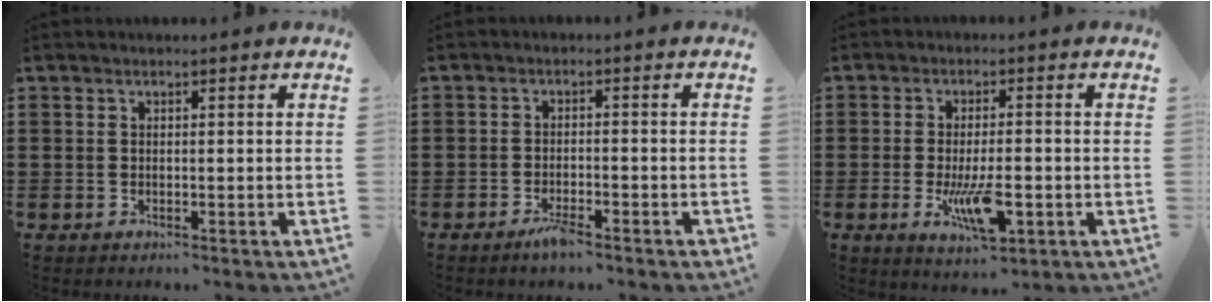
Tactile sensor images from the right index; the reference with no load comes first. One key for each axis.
{"total": 2.8, "fx": -2.1, "fy": 0.6, "fz": 1.9, "tx": -0.038, "ty": 0.000, "tz": -0.040}
{"total": 7.9, "fx": -2.2, "fy": 2.7, "fz": 7.1, "tx": -0.133, "ty": -0.015, "tz": -0.037}